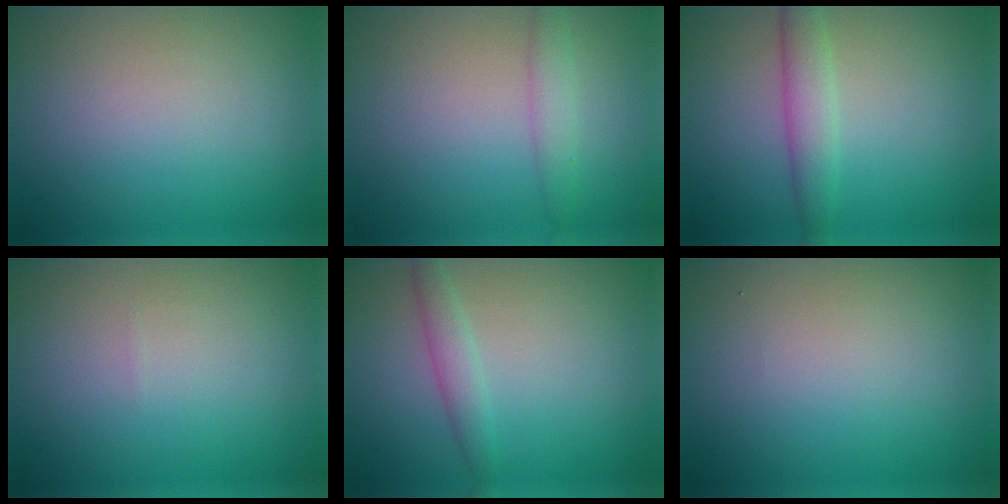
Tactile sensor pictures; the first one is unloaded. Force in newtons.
{"total": 1.9, "press": 1.9, "slide": 0.1}
{"total": 2.8, "press": 2.8, "slide": 0.1}
{"total": 0.0}
{"total": 2.1, "press": 2.1, "slide": 0.1}
{"total": 0.0}